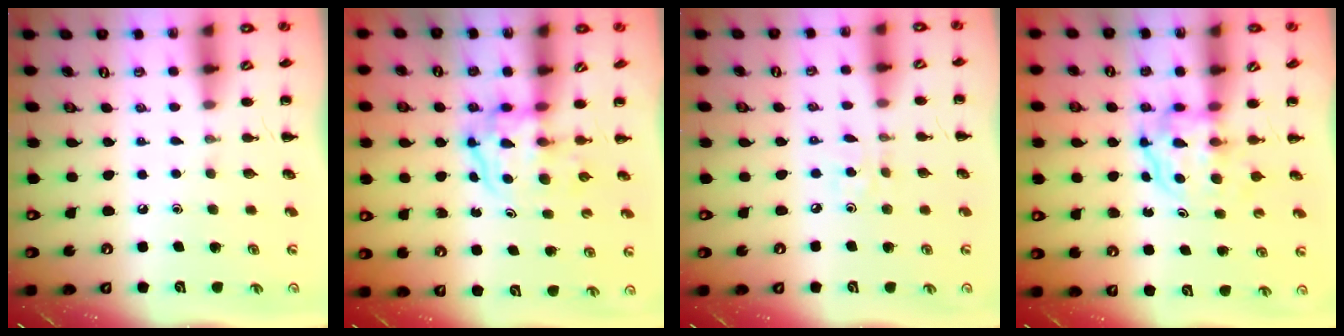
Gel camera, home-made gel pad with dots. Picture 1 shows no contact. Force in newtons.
{"total": 4.0, "press": 3.9, "slide": 0.6}
{"total": 2.0, "press": 1.9, "slide": 0.6}
{"total": 3.7, "press": 3.7, "slide": 0.2}